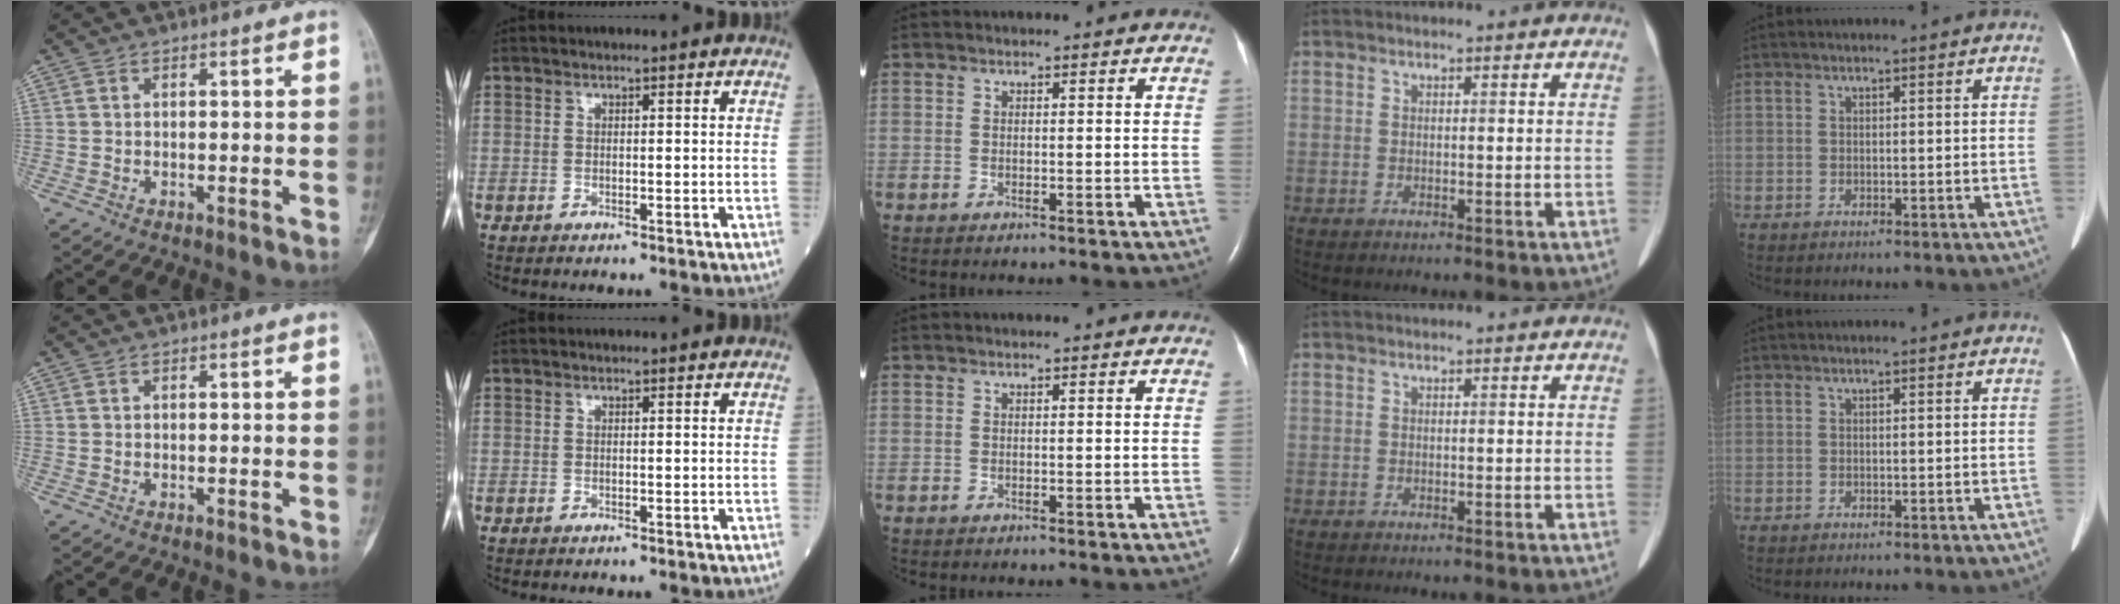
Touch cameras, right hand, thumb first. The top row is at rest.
{}